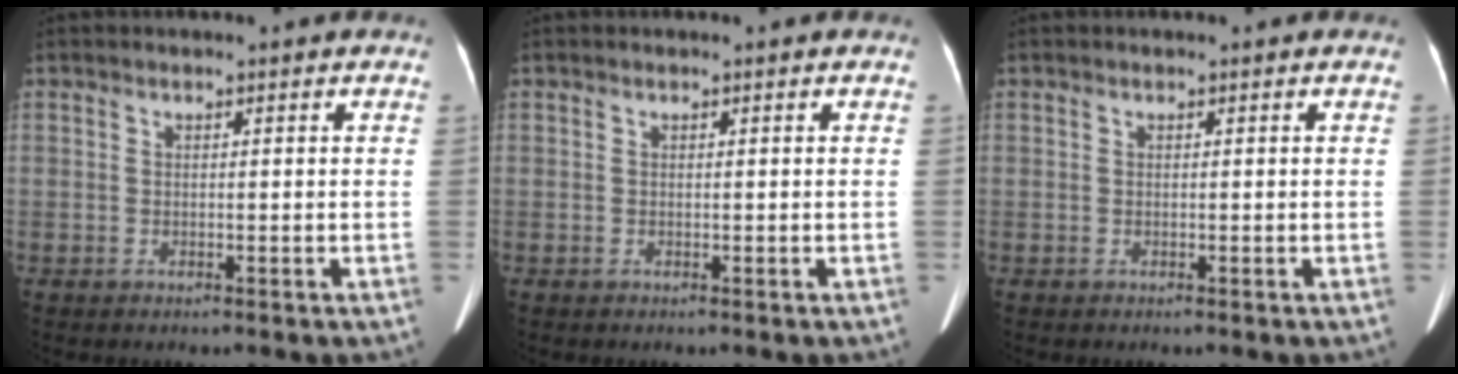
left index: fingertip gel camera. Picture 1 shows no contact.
{"total": 0.0}
{"total": 0.0}